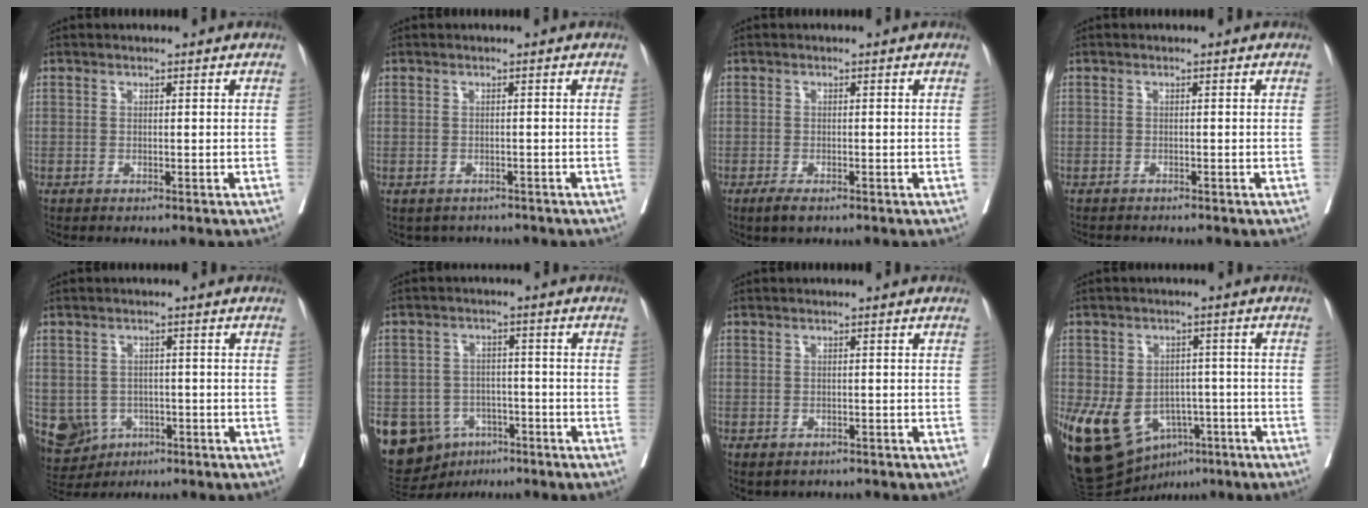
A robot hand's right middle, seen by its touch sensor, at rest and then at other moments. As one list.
[{"total": 3.1, "force": [-2.7, 1.5, 0.2], "torque": [-0.001, 0.006, -0.034]}, {"total": 2.4, "force": [-1.6, 0.7, 1.6], "torque": [-0.033, -0.005, -0.025]}, {"total": 2.4, "force": [-2.3, 0.3, 0.5], "torque": [-0.008, -0.004, -0.032]}, {"total": 11.0, "force": [-3.9, 9.6, 3.7], "torque": [-0.101, 0.006, -0.046]}, {"total": 14.8, "force": [-7.0, 11.8, 5.5], "torque": [-0.132, 0.018, -0.097]}, {"total": 3.3, "force": [-2.5, 1.8, 1.1], "torque": [-0.017, -0.001, -0.027]}, {"total": 14.5, "force": [-5.8, 10.5, 8.2], "torque": [-0.167, 0.008, -0.077]}]